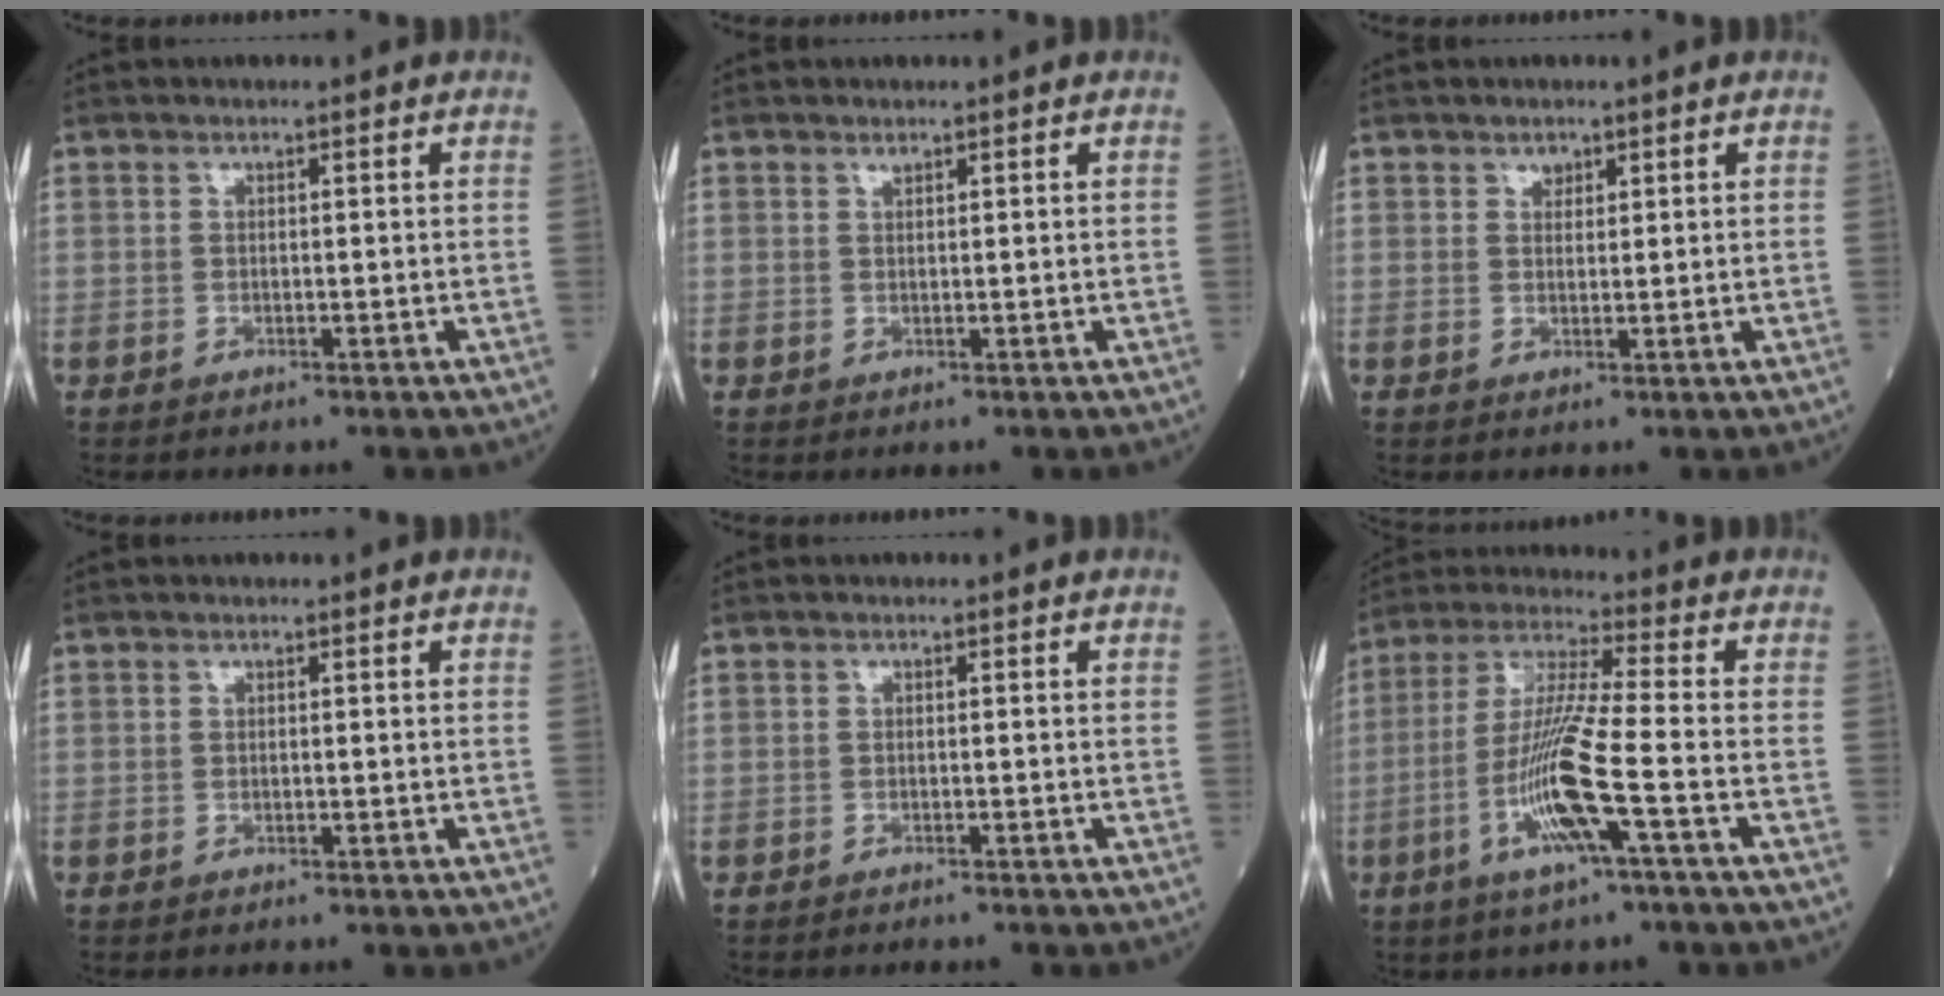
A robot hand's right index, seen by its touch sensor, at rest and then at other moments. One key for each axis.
{"total": 0.9, "fx": 0.6, "fy": 0.5, "fz": 0.3, "tx": -0.012, "ty": 0.005, "tz": 0.013}
{"total": 2.2, "fx": 1.2, "fy": 1.6, "fz": 0.8, "tx": -0.021, "ty": 0.008, "tz": 0.026}
{"total": 0.0}
{"total": 2.7, "fx": -2.4, "fy": 0.9, "fz": 1.1, "tx": -0.021, "ty": -0.006, "tz": -0.029}
{"total": 13.4, "fx": -4.6, "fy": 0.5, "fz": 12.5, "tx": -0.264, "ty": -0.009, "tz": -0.091}